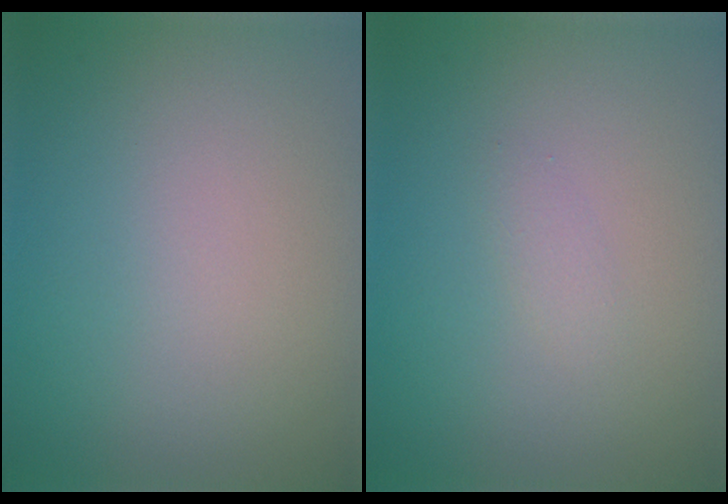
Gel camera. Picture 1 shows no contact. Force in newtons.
{"total": 0.8, "press": 0.8, "slide": 0.1}